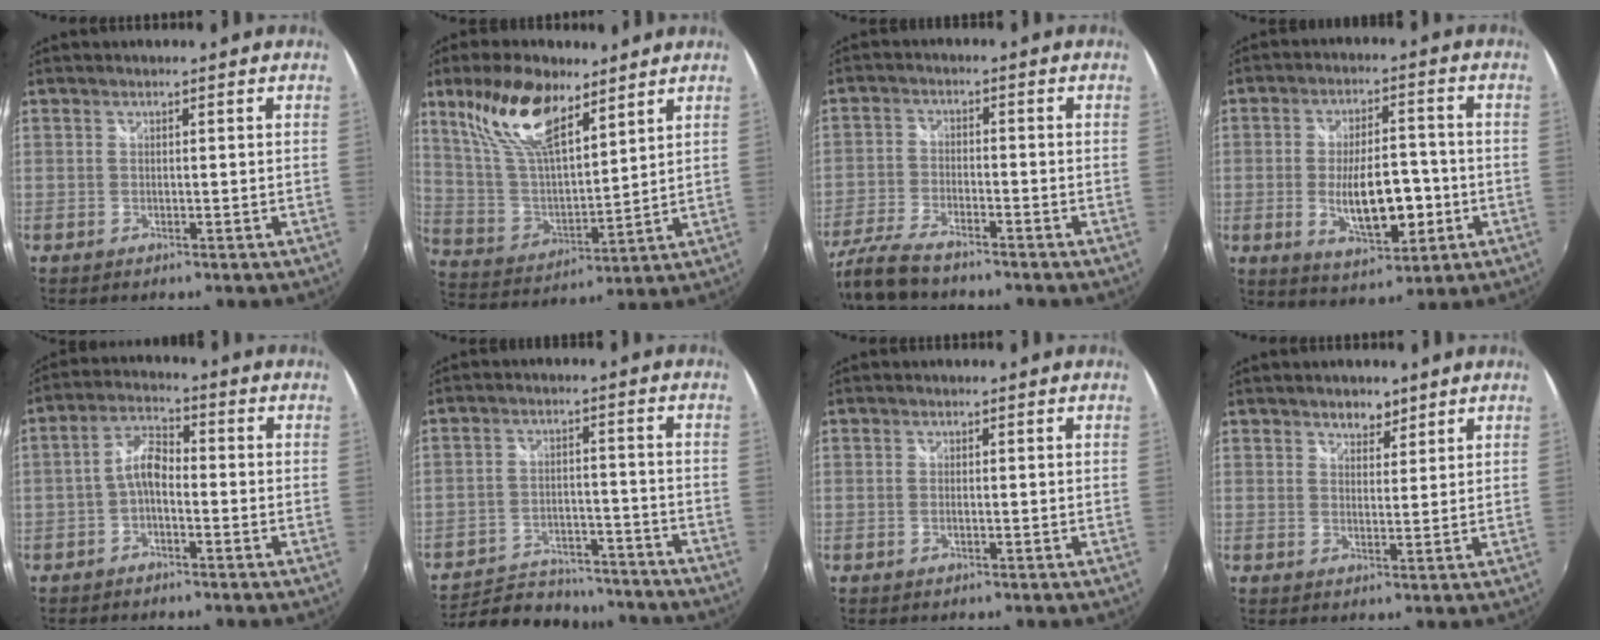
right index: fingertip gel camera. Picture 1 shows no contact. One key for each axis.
{"total": 16.2, "fx": 10.2, "fy": 6.6, "fz": 10.7, "tx": -0.214, "ty": 0.019, "tz": 0.205}
{"total": 9.5, "fx": -7.8, "fy": 2.6, "fz": 4.8, "tx": -0.121, "ty": -0.024, "tz": -0.151}
{"total": 11.8, "fx": -2.6, "fy": 4.9, "fz": 10.4, "tx": -0.184, "ty": -0.007, "tz": -0.028}
{"total": 4.9, "fx": -1.9, "fy": 2.3, "fz": 3.9, "tx": -0.080, "ty": 0.016, "tz": -0.037}
{"total": 21.4, "fx": -18.5, "fy": 7.8, "fz": 7.5, "tx": -0.162, "ty": 0.010, "tz": -0.247}
{"total": 0.8, "fx": -0.1, "fy": 0.3, "fz": 0.7, "tx": -0.016, "ty": -0.001, "tz": -0.005}
{"total": 3.1, "fx": 2.3, "fy": 1.8, "fz": 0.9, "tx": -0.008, "ty": 0.003, "tz": 0.036}